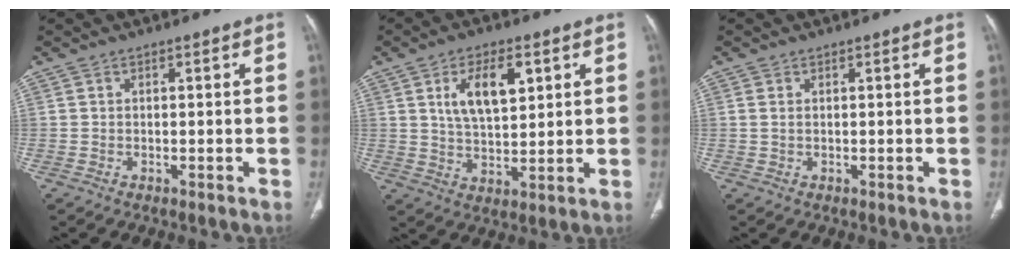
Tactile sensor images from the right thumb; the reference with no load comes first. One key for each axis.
{"total": 10.1, "fx": 3.7, "fy": 4.9, "fz": 8.0, "tx": -0.123, "ty": -0.013, "tz": 0.070}
{"total": 0.8, "fx": 0.3, "fy": 0.4, "fz": 0.7, "tx": -0.020, "ty": 0.006, "tz": 0.010}